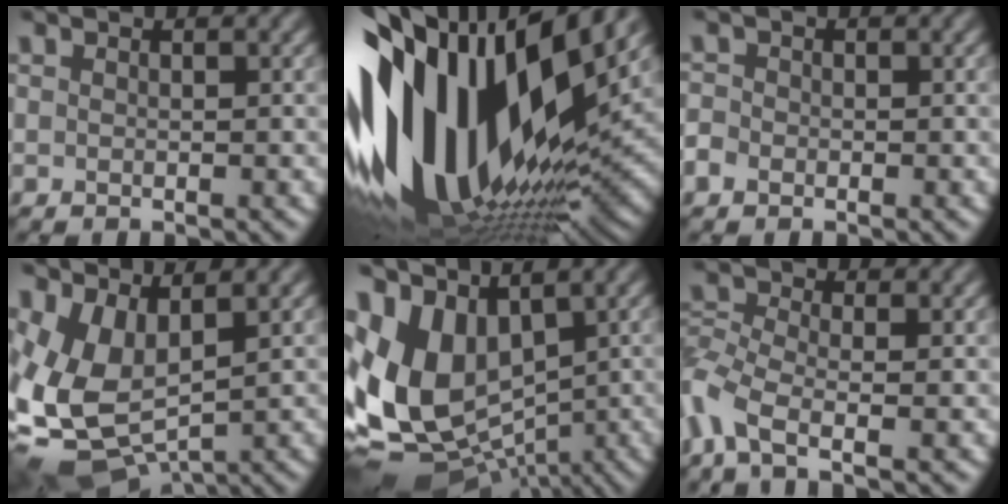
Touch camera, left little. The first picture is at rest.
{"total": 17.9, "force": [2.2, 8.6, 15.5], "torque": [-0.286, 0.005, 0.029]}
{"total": 1.2, "force": [-0.7, 0.9, 0.4], "torque": [-0.006, 0.002, -0.019]}
{"total": 7.4, "force": [-0.4, 4.3, 6.1], "torque": [-0.139, -0.024, 0.001]}
{"total": 11.6, "force": [0.7, 7.9, 8.5], "torque": [-0.185, -0.015, 0.015]}
{"total": 4.6, "force": [-2.6, 1.7, 3.4], "torque": [-0.089, -0.007, -0.070]}